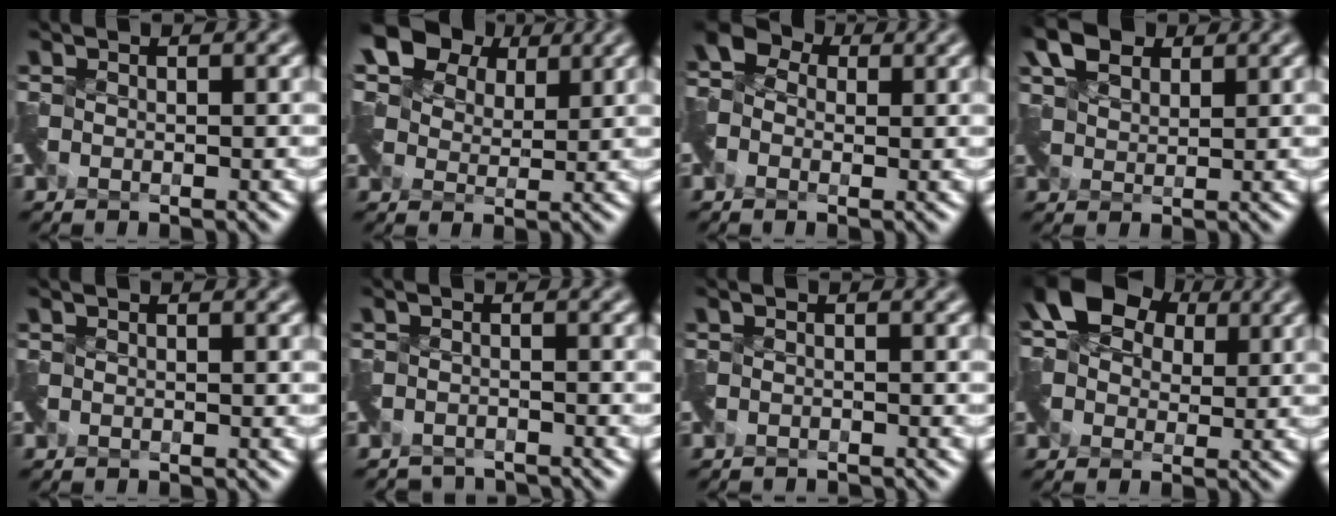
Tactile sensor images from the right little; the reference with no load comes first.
{"total": 10.6, "force": [6.2, 6.9, 5.2], "torque": [-0.096, 0.029, 0.089]}
{"total": 2.9, "force": [-0.4, 2.5, 1.4], "torque": [-0.036, 0.000, -0.008]}
{"total": 4.3, "force": [2.9, 2.5, 2.0], "torque": [-0.050, 0.006, 0.053]}
{"total": 0.0}
{"total": 3.2, "force": [-3.1, 0.3, -0.6], "torque": [0.016, -0.021, -0.059]}
{"total": 1.8, "force": [-1.8, 0.0, -0.3], "torque": [0.005, -0.019, -0.039]}
{"total": 8.3, "force": [1.9, 6.3, 5.1], "torque": [-0.089, 0.017, 0.024]}